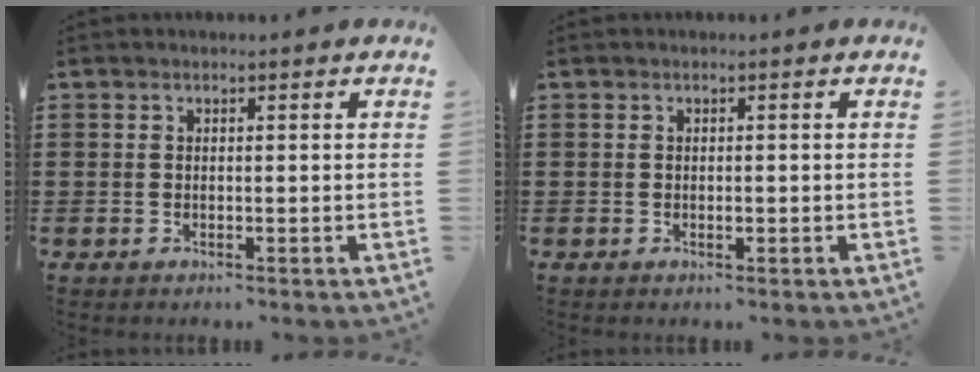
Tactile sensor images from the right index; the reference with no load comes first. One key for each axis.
{"total": 0.5, "fx": -0.1, "fy": 0.2, "fz": 0.5, "tx": -0.009, "ty": -0.002, "tz": -0.003}